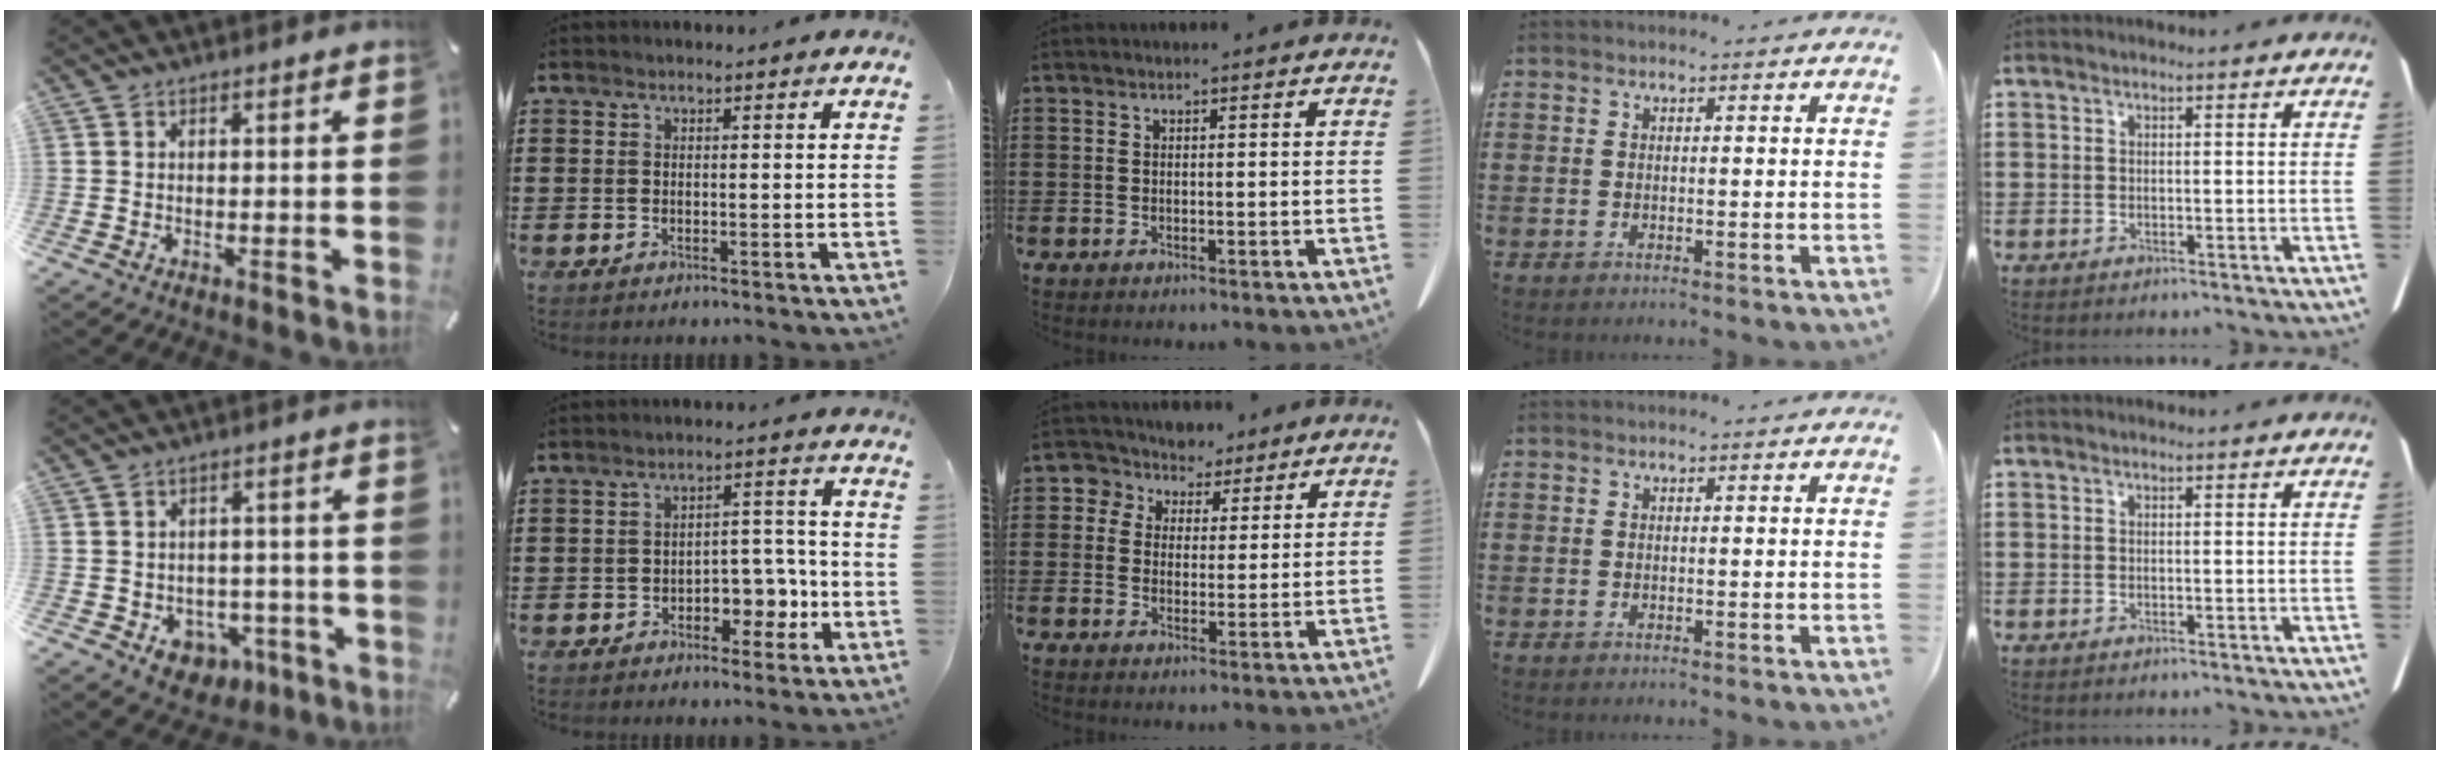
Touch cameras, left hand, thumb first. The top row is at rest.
{"thumb": {"total": 5.9, "force": [-1.5, 5.3, 2.2], "torque": [-0.029, 0.006, -0.021]}, "index": {"total": 5.6, "force": [-2.7, 3.6, 3.4], "torque": [-0.051, 0.012, -0.052]}, "middle": {"total": 5.0, "force": [3.4, 3.7, 0.2], "torque": [-0.027, -0.008, 0.058]}}